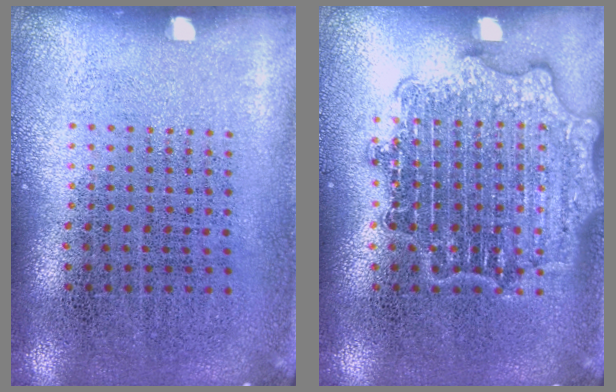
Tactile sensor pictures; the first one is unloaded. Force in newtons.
{"total": 3.1, "press": 3.0, "slide": 0.5}